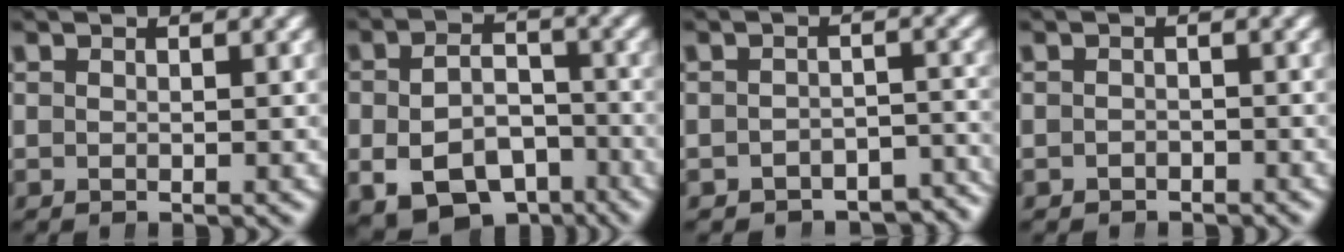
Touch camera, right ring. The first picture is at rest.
{"total": 8.8, "force": [-4.6, 6.2, 4.2], "torque": [-0.057, -0.037, -0.066]}
{"total": 5.6, "force": [-5.3, 1.7, 0.5], "torque": [0.022, -0.013, -0.080]}
{"total": 1.1, "force": [-1.0, 0.1, -0.4], "torque": [0.013, -0.010, -0.011]}